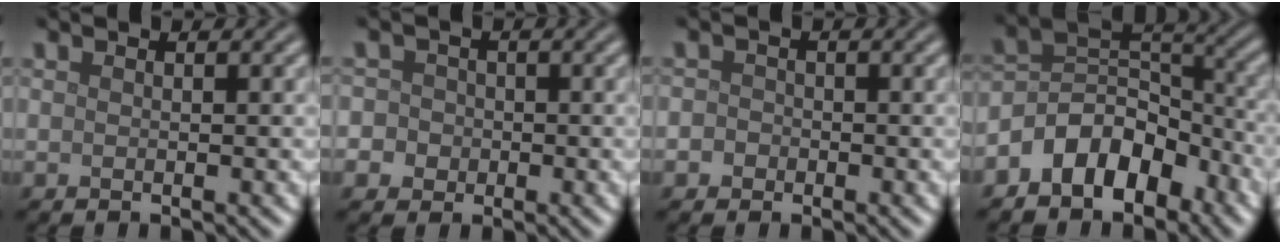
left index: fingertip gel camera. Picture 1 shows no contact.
{"total": 4.7, "force": [-0.6, 4.4, 1.3], "torque": [-0.003, 0.021, -0.040]}
{"total": 1.6, "force": [-0.3, 1.5, 0.5], "torque": [0.009, 0.006, -0.017]}
{"total": 6.7, "force": [-4.0, 4.1, 3.5], "torque": [-0.039, 0.010, -0.084]}